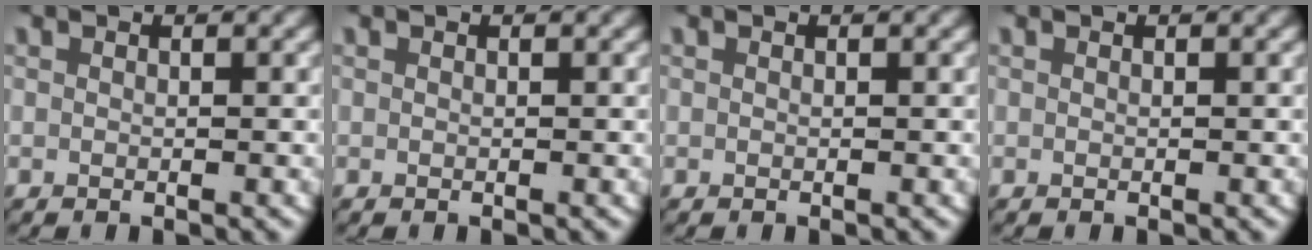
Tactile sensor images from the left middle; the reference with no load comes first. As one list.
[{"total": 0.0}, {"total": 0.0}, {"total": 0.0}]